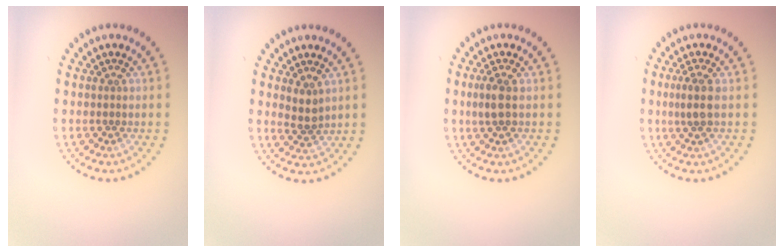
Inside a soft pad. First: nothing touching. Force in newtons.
{"total": 1.8, "press": 1.4, "slide": 1.0}
{"total": 1.7, "press": 1.7, "slide": 0.4}
{"total": 1.9, "press": 1.6, "slide": 1.0}